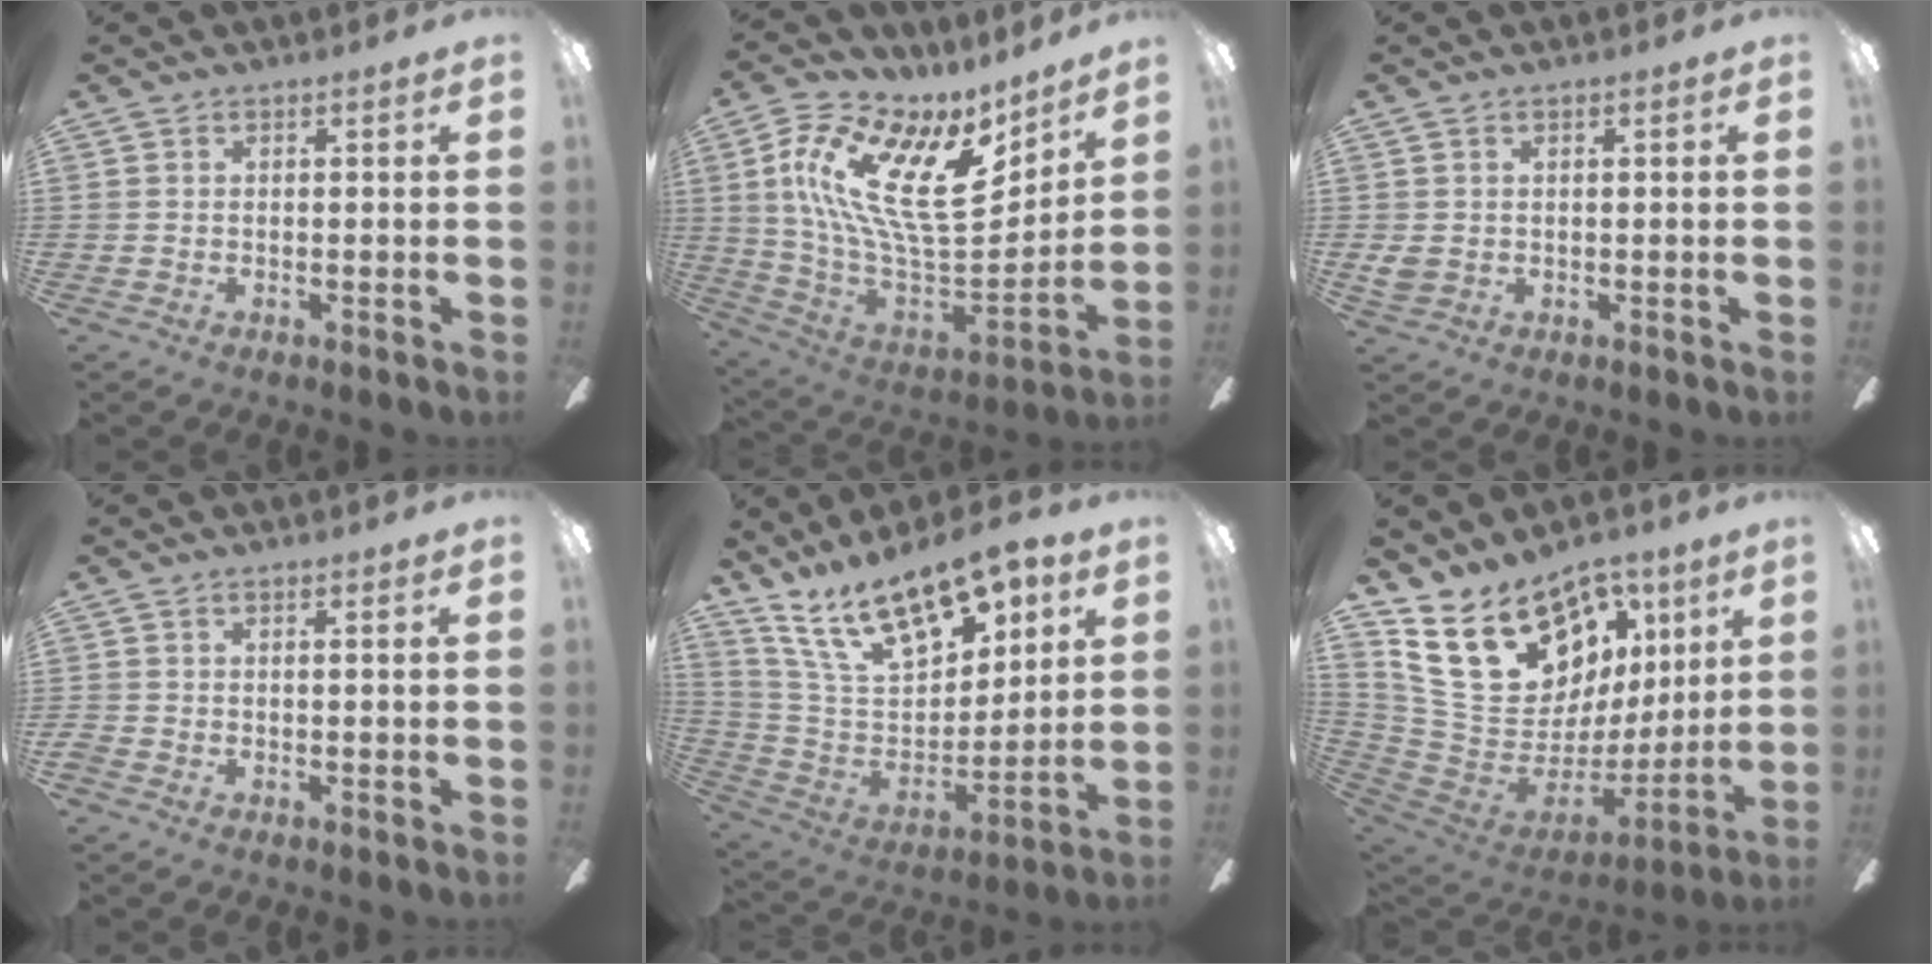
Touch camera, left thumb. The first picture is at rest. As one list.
[{"total": 23.1, "force": [8.9, 11.0, 18.3], "torque": [-0.340, -0.056, 0.161]}, {"total": 2.6, "force": [0.2, 1.8, 1.9], "torque": [-0.042, 0.002, 0.002]}, {"total": 1.1, "force": [-0.5, 0.2, 0.9], "torque": [-0.016, 0.002, -0.009]}, {"total": 20.5, "force": [14.8, 8.7, 11.2], "torque": [-0.207, -0.088, 0.266]}, {"total": 24.2, "force": [13.1, 16.2, 12.4], "torque": [-0.209, -0.071, 0.271]}]